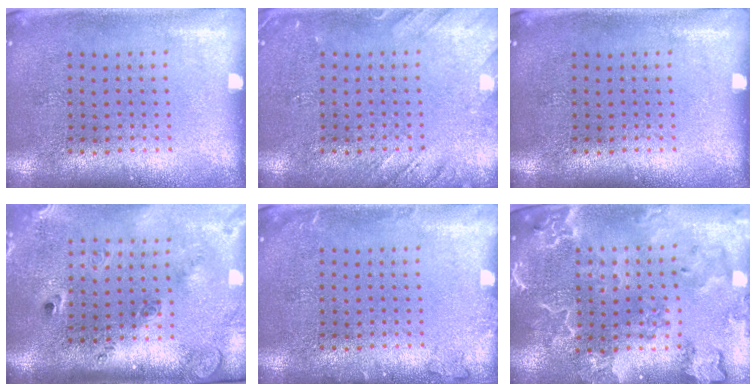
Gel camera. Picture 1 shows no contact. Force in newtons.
{"total": 2.0, "press": 2.0, "slide": 0.2}
{"total": 0.0}
{"total": 2.8, "press": 1.9, "slide": 2.0}
{"total": 1.0, "press": 1.0, "slide": 0.1}
{"total": 2.9, "press": 2.7, "slide": 1.1}